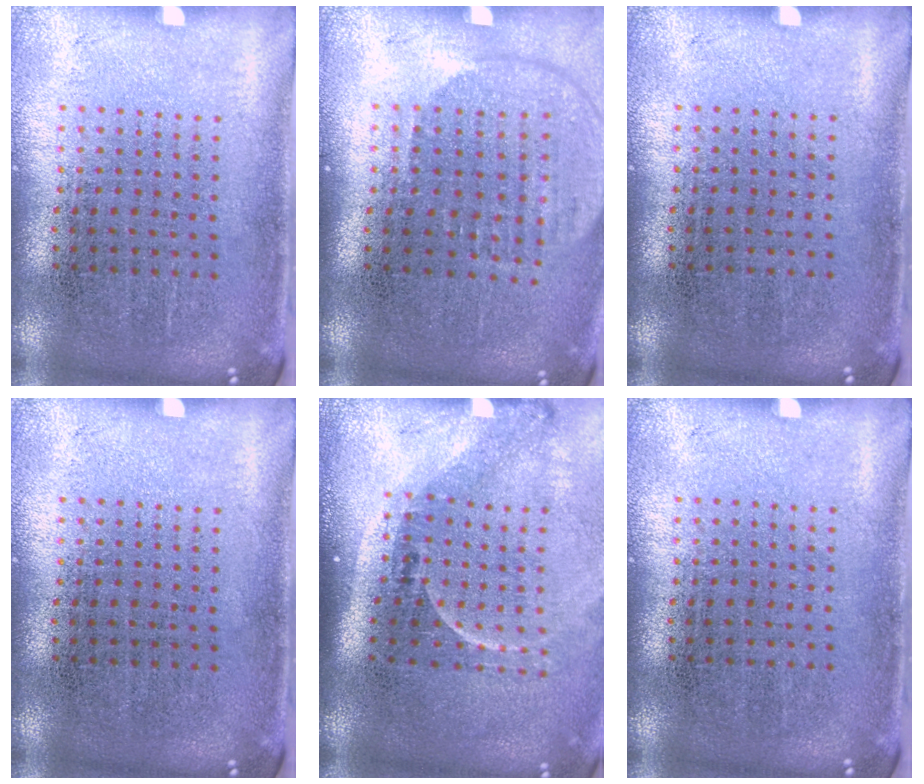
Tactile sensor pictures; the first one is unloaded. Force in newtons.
{"total": 1.8, "press": 1.5, "slide": 0.9}
{"total": 0.0}
{"total": 0.0}
{"total": 2.2, "press": 1.6, "slide": 1.6}
{"total": 0.0}